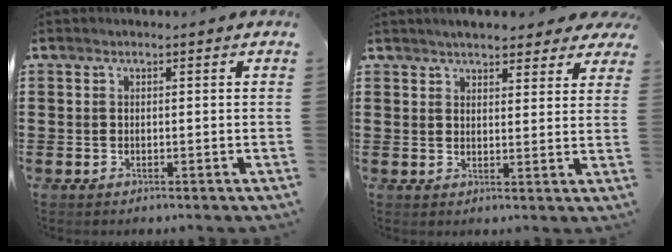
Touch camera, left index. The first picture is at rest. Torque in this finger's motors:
{"motor_torque": [2.14, 0.00, 0.54, 0.00]}